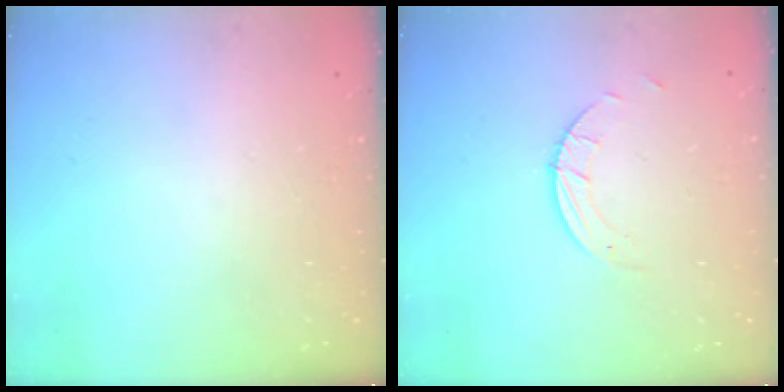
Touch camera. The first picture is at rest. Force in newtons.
{"total": 1.9, "press": 1.9, "slide": 0.1}